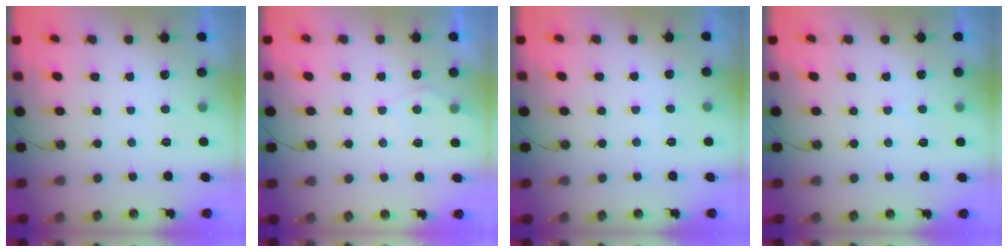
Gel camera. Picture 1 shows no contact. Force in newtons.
{"total": 6.3, "press": 6.2, "slide": 0.7}
{"total": 3.6, "press": 3.6, "slide": 0.6}
{"total": 2.7, "press": 2.7, "slide": 0.4}